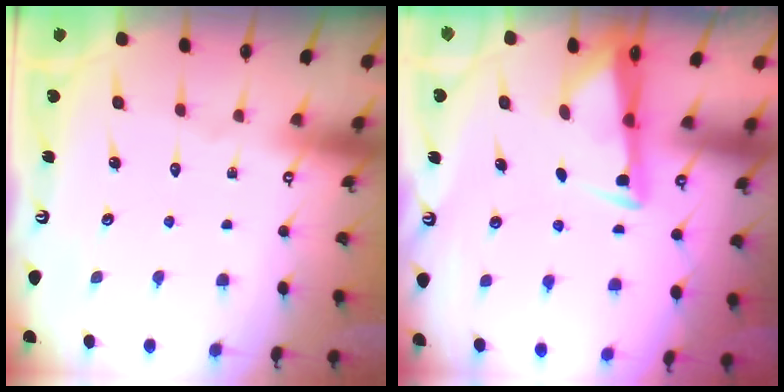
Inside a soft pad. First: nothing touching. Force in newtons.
{"total": 3.4, "press": 3.3, "slide": 0.9}